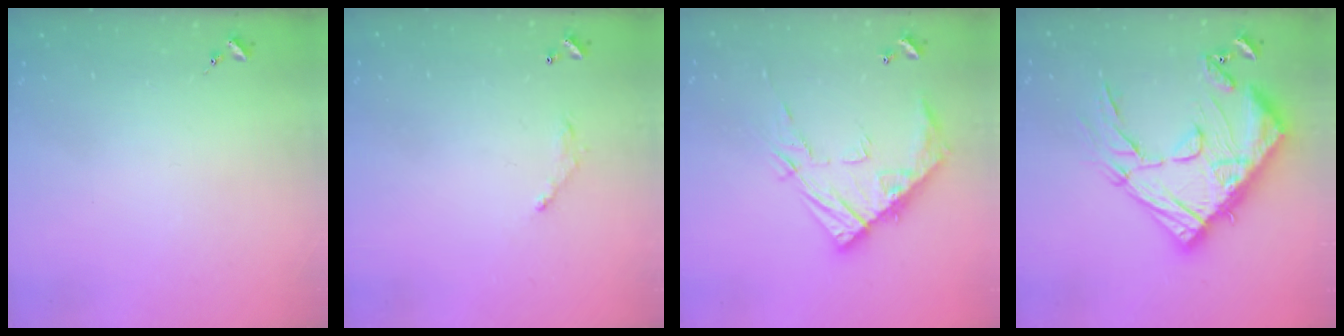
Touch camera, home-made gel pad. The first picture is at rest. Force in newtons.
{"total": 6.2, "press": 6.2, "slide": 0.4}
{"total": 15.0, "press": 15.0, "slide": 1.0}
{"total": 30.1, "press": 30.0, "slide": 2.9}